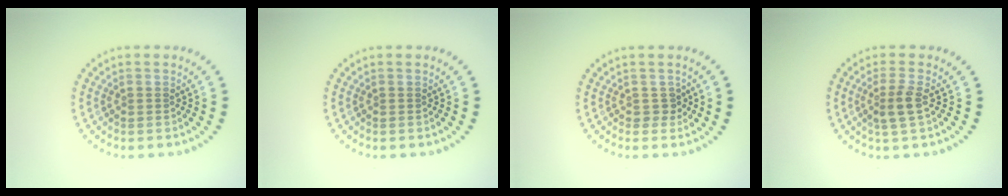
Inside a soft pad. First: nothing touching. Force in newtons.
{"total": 0.0}
{"total": 1.1, "press": 1.0, "slide": 0.6}
{"total": 2.2, "press": 1.9, "slide": 1.2}